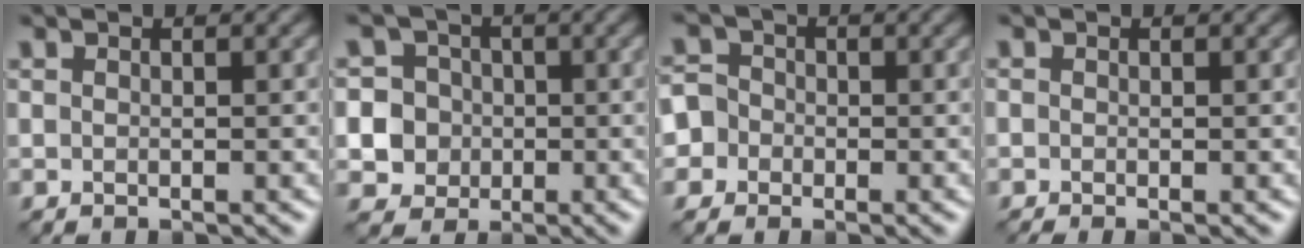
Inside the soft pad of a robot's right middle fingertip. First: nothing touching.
{"total": 7.3, "force": [-0.9, 6.9, 1.9], "torque": [-0.028, 0.012, -0.036]}
{"total": 4.1, "force": [-1.2, 3.9, 0.8], "torque": [0.010, 0.014, -0.052]}
{"total": 0.8, "force": [-0.5, 0.2, 0.6], "torque": [-0.013, -0.009, -0.012]}